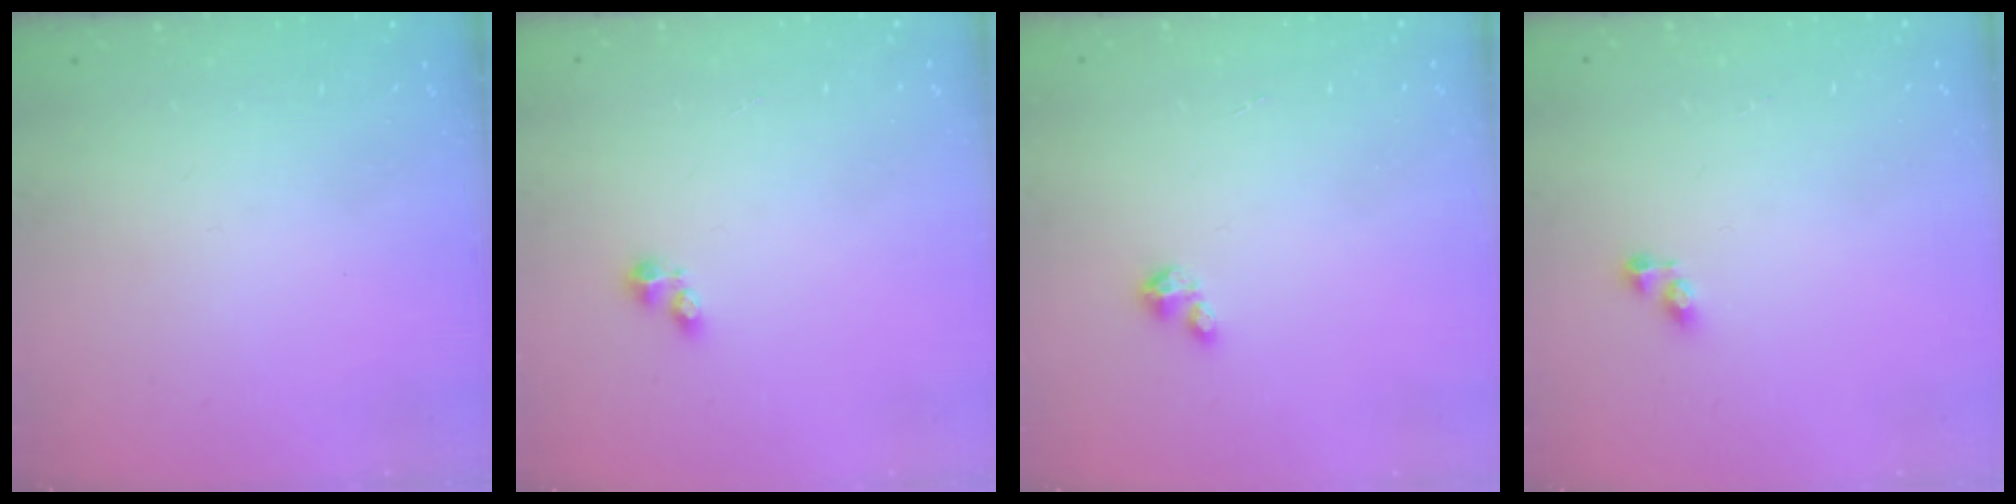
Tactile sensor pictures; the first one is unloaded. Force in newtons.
{"total": 2.5, "press": 2.5, "slide": 0.4}
{"total": 1.7, "press": 1.7, "slide": 0.2}
{"total": 3.4, "press": 3.4, "slide": 0.4}